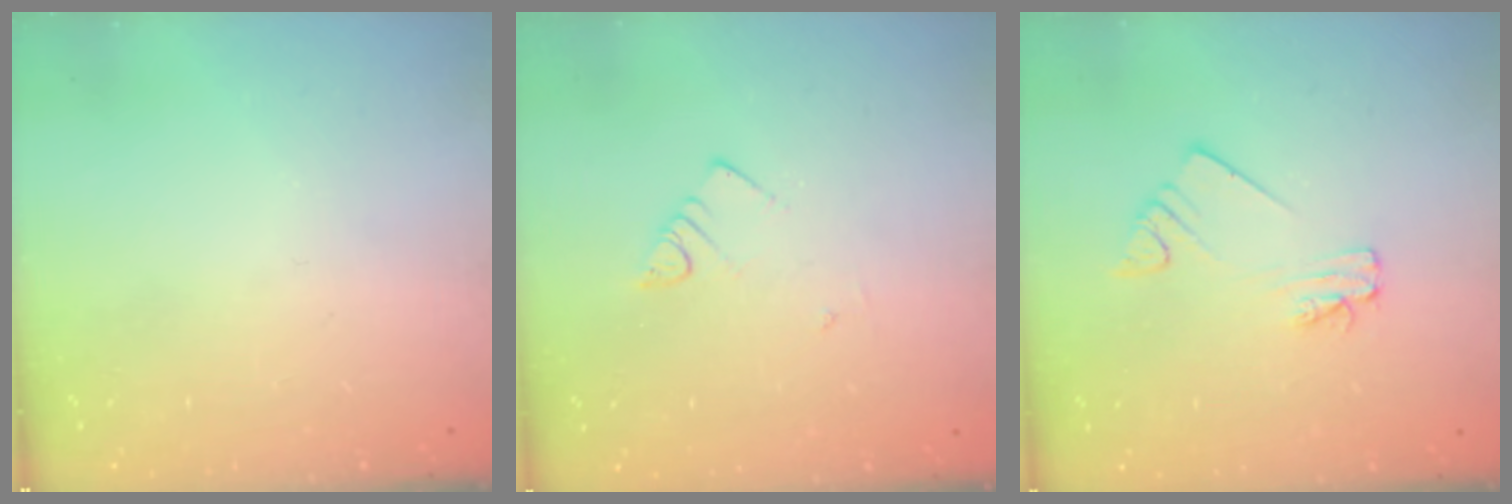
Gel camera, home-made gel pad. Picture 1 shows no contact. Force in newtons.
{"total": 3.2, "press": 3.2, "slide": 0.3}
{"total": 2.0, "press": 2.0, "slide": 0.1}